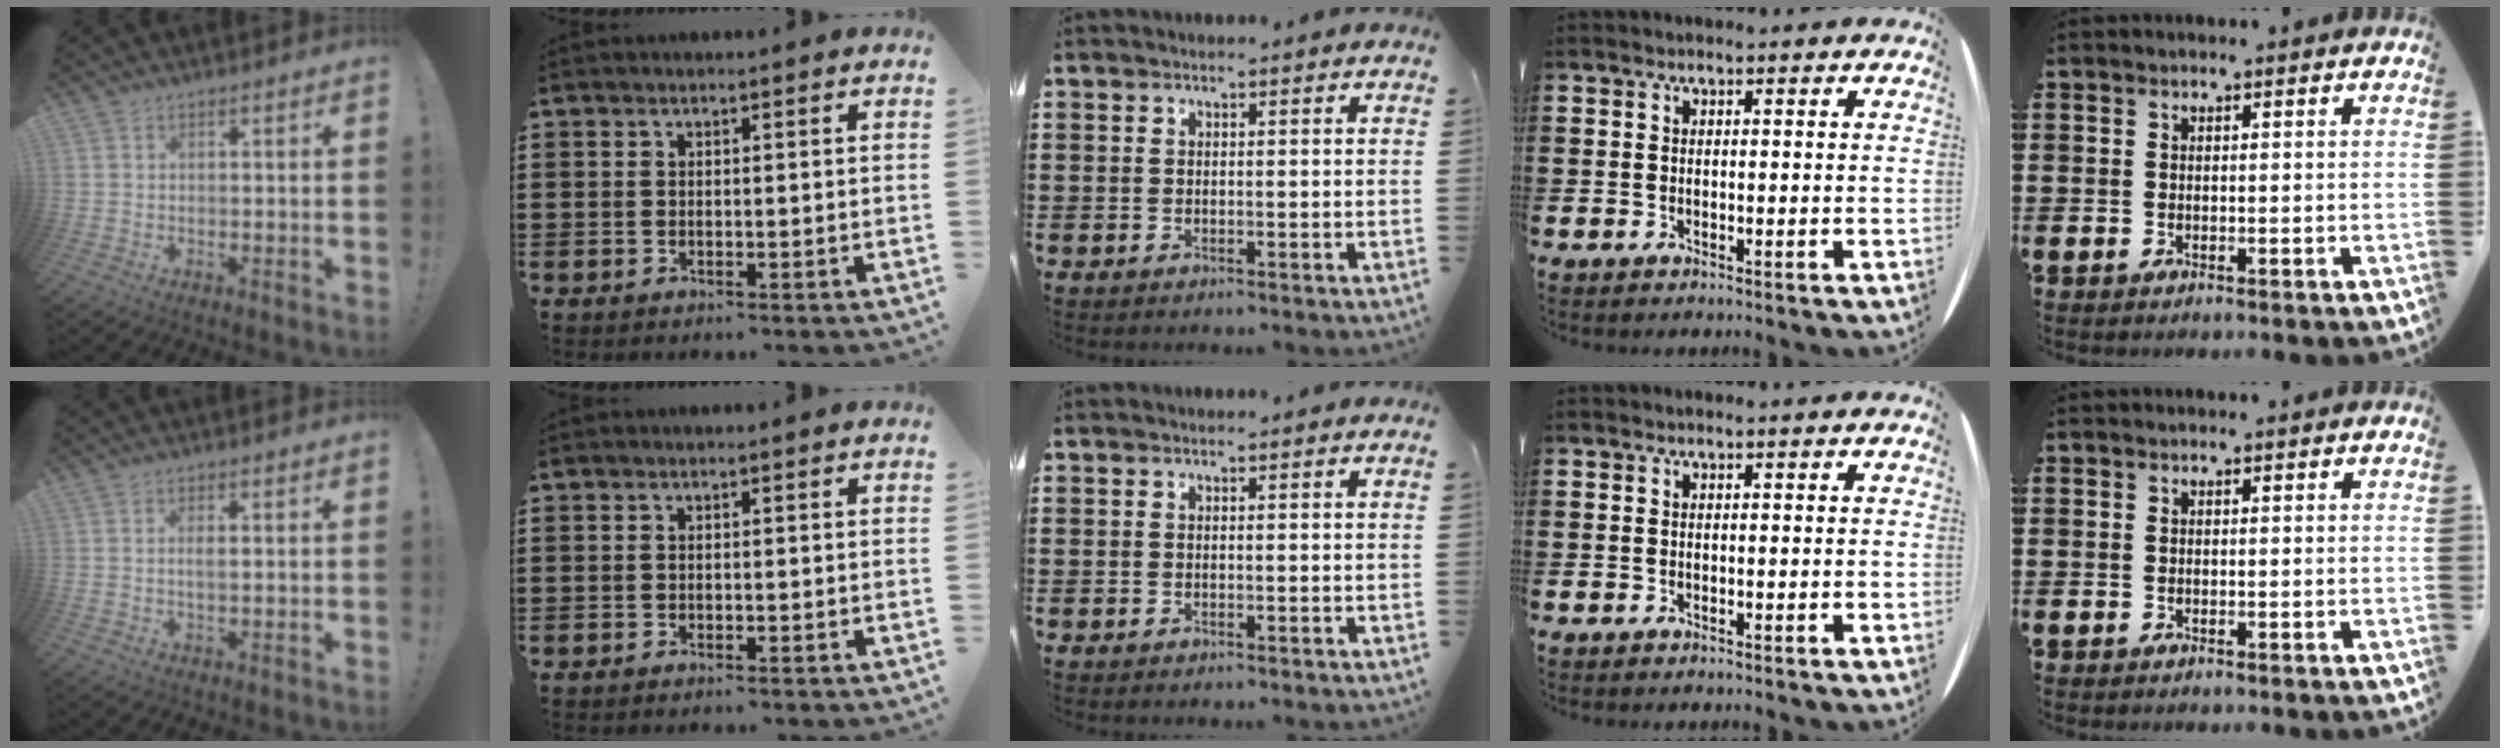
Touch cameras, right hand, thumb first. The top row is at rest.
{"thumb": {"total": 1.8, "force": [0.1, 0.5, 1.8], "torque": [-0.024, -0.004, -0.001]}, "index": {"total": 0.6, "force": [-0.6, 0.0, 0.1], "torque": [-0.003, -0.001, -0.012]}}